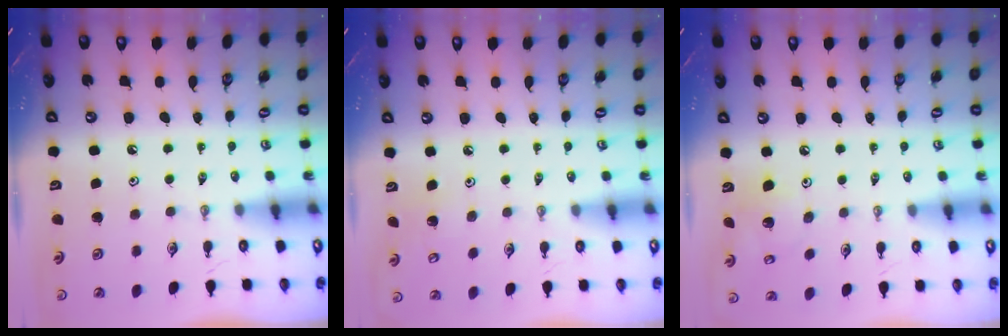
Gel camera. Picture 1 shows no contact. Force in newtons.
{"total": 3.8, "press": 3.8, "slide": 0.3}
{"total": 9.4, "press": 9.2, "slide": 1.8}